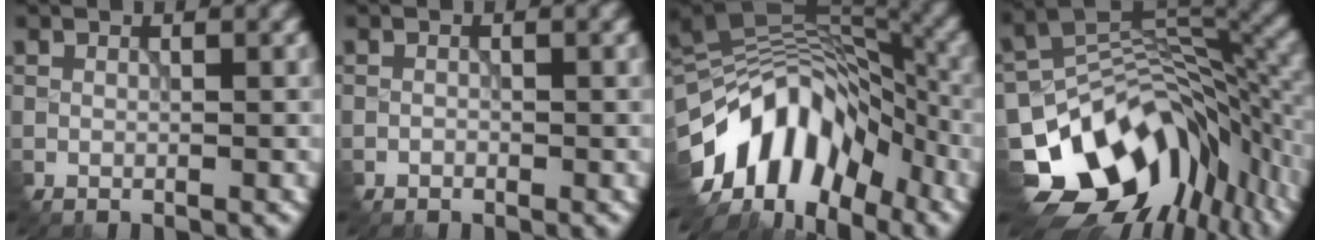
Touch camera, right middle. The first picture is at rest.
{"total": 0.8, "force": [-0.6, -0.2, -0.5], "torque": [-0.003, 0.005, -0.007]}
{"total": 12.5, "force": [-6.3, 7.0, 8.2], "torque": [-0.139, 0.030, -0.117]}
{"total": 14.0, "force": [-7.3, 9.3, 7.6], "torque": [-0.152, -0.002, -0.115]}